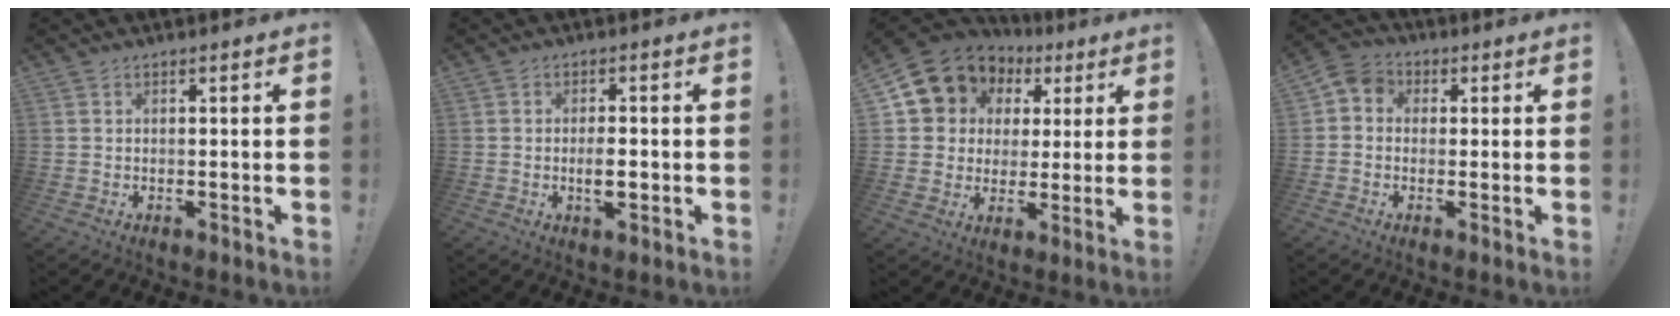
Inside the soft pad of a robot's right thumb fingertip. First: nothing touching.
{"total": 4.5, "force": [-1.0, 1.8, 4.0], "torque": [-0.058, -0.003, -0.020]}
{"total": 10.3, "force": [4.7, 9.0, 2.1], "torque": [-0.026, -0.036, 0.100]}
{"total": 4.5, "force": [-0.5, 4.1, 1.7], "torque": [-0.038, 0.016, -0.008]}